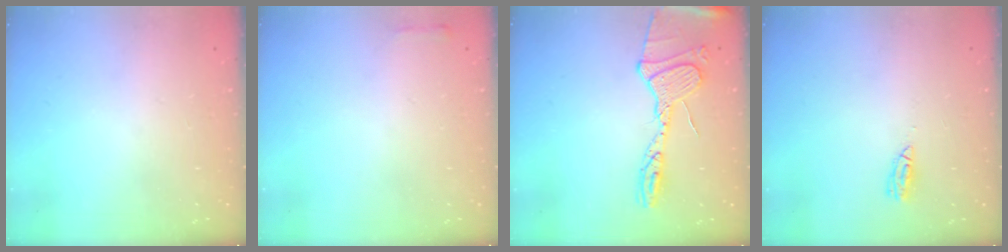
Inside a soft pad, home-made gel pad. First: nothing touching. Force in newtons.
{"total": 2.1, "press": 2.0, "slide": 0.5}
{"total": 14.4, "press": 14.3, "slide": 1.2}
{"total": 5.4, "press": 5.4, "slide": 0.5}